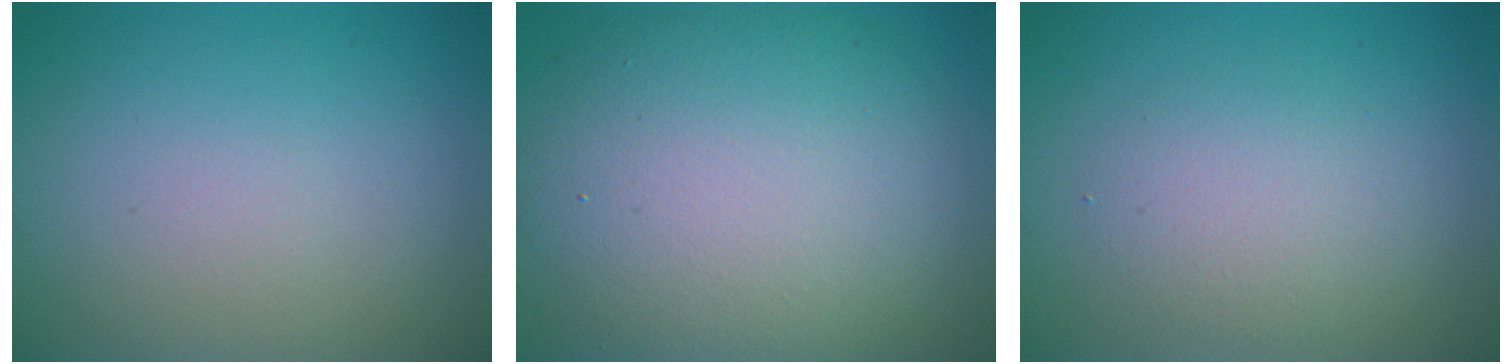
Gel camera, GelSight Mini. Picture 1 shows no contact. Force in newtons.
{"total": 12.3, "press": 12.3, "slide": 0.6}
{"total": 2.6, "press": 2.6, "slide": 0.1}